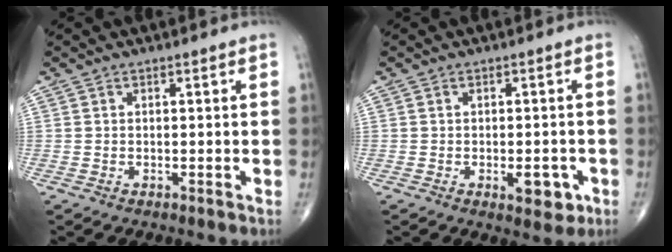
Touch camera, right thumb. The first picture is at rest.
{"total": 5.0, "force": [-1.8, 2.3, 4.0], "torque": [-0.034, 0.000, -0.018]}